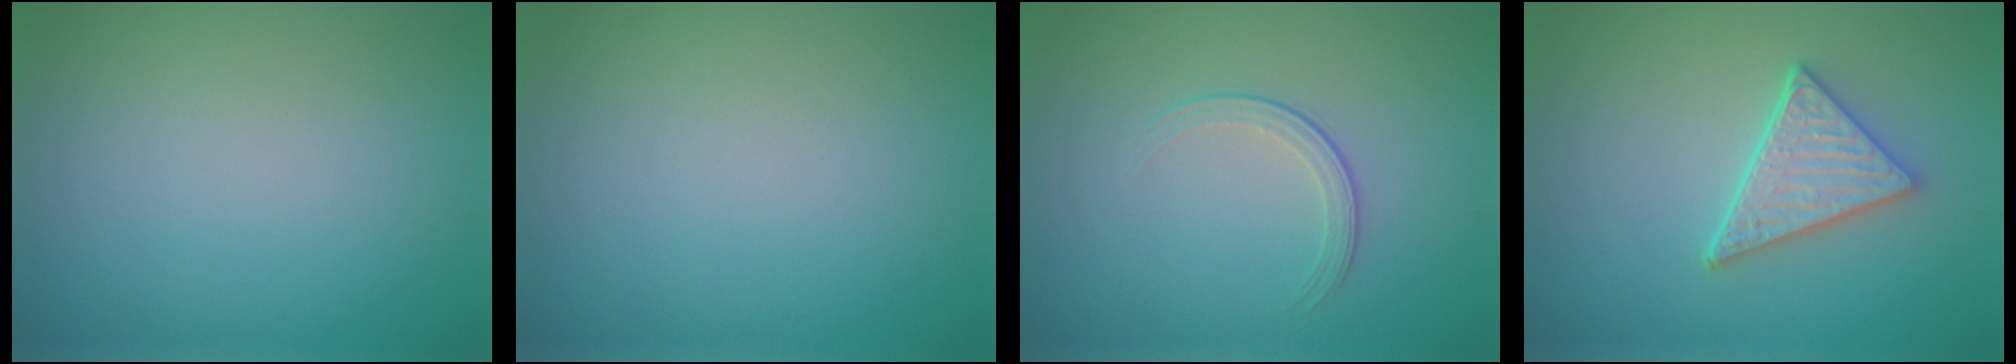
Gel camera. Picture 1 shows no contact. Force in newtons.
{"total": 0.0}
{"total": 1.7, "press": 0.9, "slide": 1.4}
{"total": 4.3, "press": 3.6, "slide": 2.3}